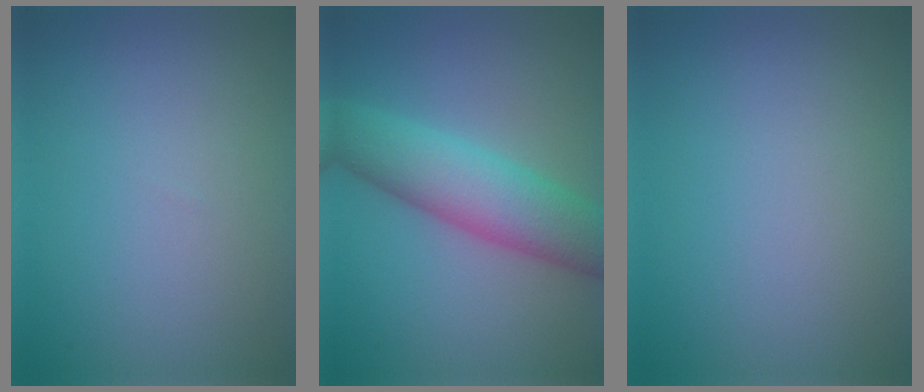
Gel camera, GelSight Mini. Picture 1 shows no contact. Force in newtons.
{"total": 6.9, "press": 6.9, "slide": 0.1}
{"total": 0.0}